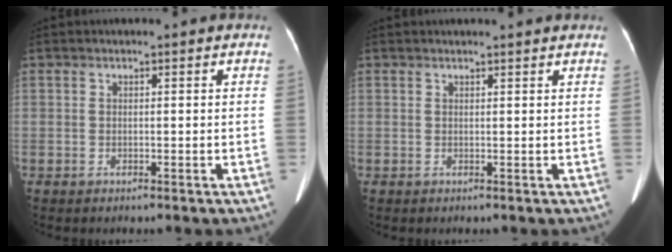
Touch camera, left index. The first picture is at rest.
{"total": 2.6, "force": [2.5, -0.3, 0.7], "torque": [-0.014, 0.010, 0.027]}